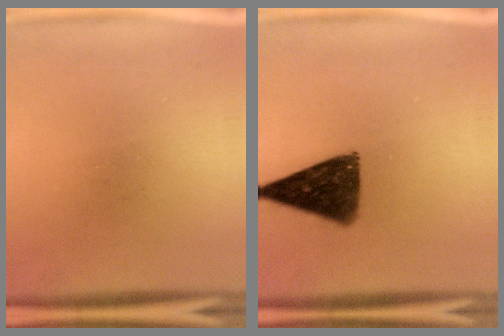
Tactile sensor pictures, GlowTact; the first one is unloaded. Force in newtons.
{"total": 11.3}